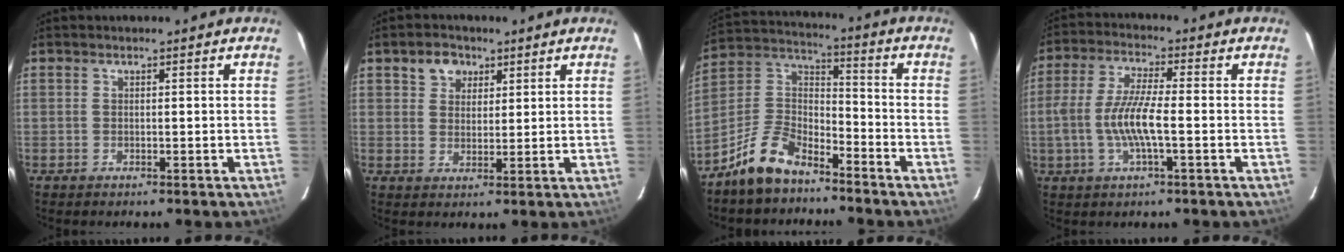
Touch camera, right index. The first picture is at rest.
{"total": 4.6, "force": [2.5, 3.5, 1.4], "torque": [-0.017, 0.013, 0.045]}
{"total": 11.6, "force": [-8.3, 5.3, 6.1], "torque": [-0.139, 0.032, -0.157]}
{"total": 9.4, "force": [-2.0, 1.8, 9.0], "torque": [-0.187, 0.000, -0.039]}